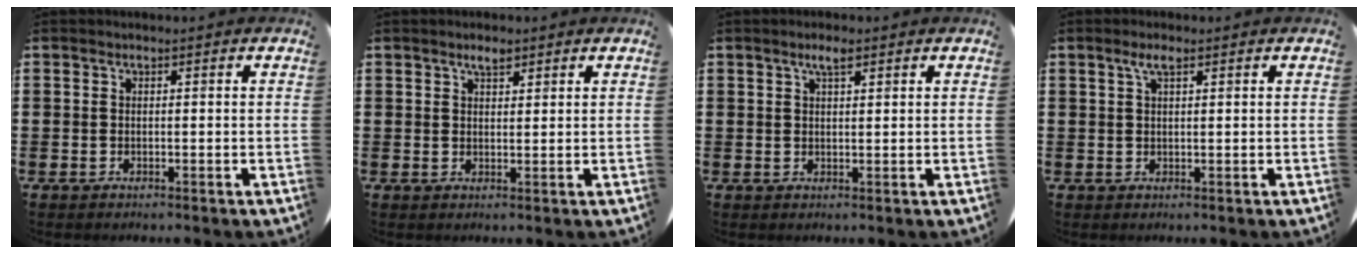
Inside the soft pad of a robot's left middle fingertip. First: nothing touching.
{"total": 2.1, "force": [1.7, 0.7, 0.8], "torque": [-0.018, 0.005, 0.032]}
{"total": 2.4, "force": [1.7, 0.6, 1.5], "torque": [-0.032, 0.005, 0.029]}
{"total": 2.2, "force": [1.3, 0.5, 1.7], "torque": [-0.035, 0.007, 0.021]}